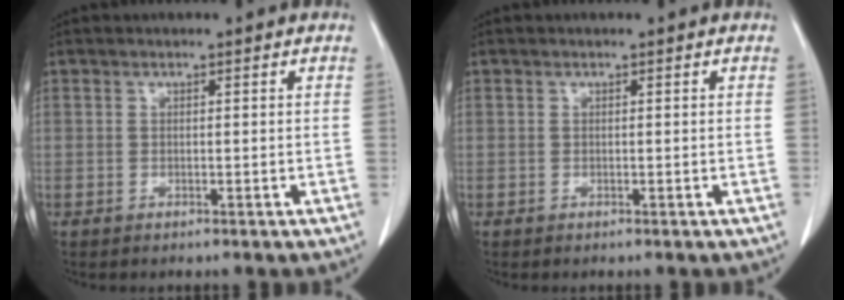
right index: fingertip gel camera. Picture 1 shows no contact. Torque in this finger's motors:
{"motor_torque": [0.00, 0.00, 0.00, 0.00]}